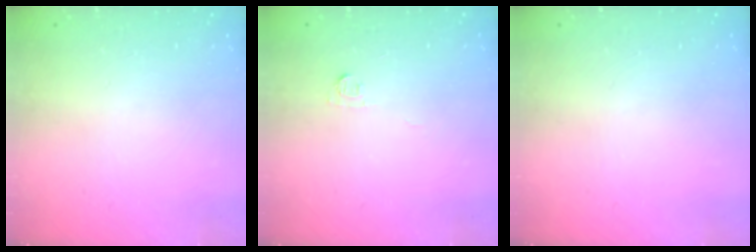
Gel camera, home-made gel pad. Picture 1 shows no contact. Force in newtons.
{"total": 3.3, "press": 3.3, "slide": 0.5}
{"total": 0.0}